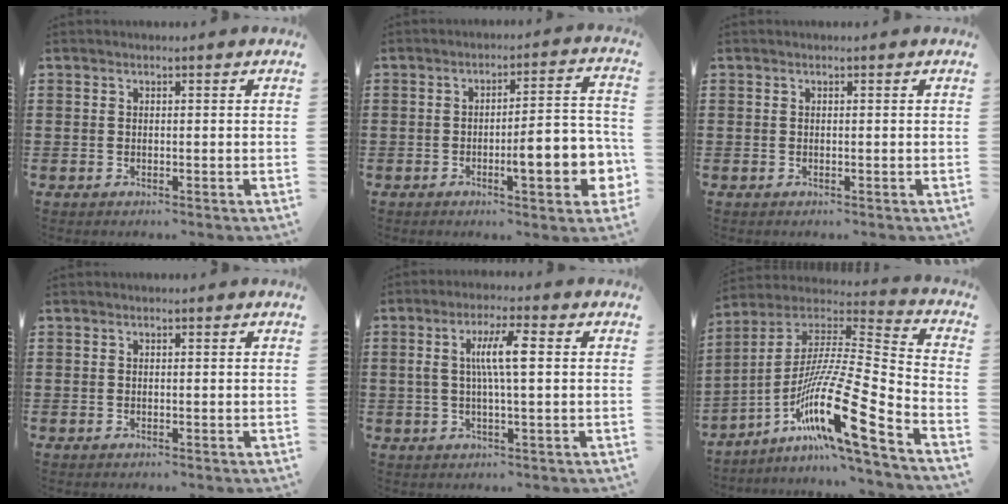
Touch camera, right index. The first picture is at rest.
{"total": 8.6, "force": [-2.9, 2.2, 7.8], "torque": [-0.109, -0.006, -0.048]}
{"total": 0.0}
{"total": 0.0}
{"total": 6.4, "force": [0.9, 1.0, 6.3], "torque": [-0.120, 0.004, 0.010]}
{"total": 17.4, "force": [-9.5, 1.7, 14.4], "torque": [-0.273, -0.004, -0.178]}